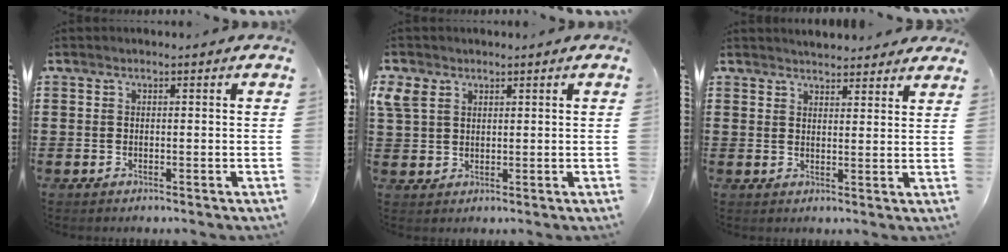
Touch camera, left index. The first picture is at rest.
{"total": 3.5, "force": [1.9, 2.6, 1.4], "torque": [-0.040, 0.011, 0.035]}
{"total": 3.0, "force": [3.0, 0.3, 0.2], "torque": [-0.012, -0.007, 0.056]}